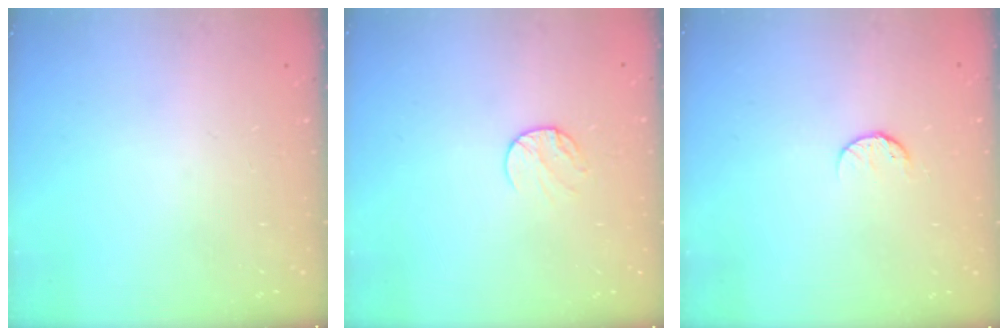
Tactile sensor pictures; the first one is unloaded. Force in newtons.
{"total": 6.1, "press": 6.1, "slide": 0.8}
{"total": 6.5, "press": 6.4, "slide": 0.7}